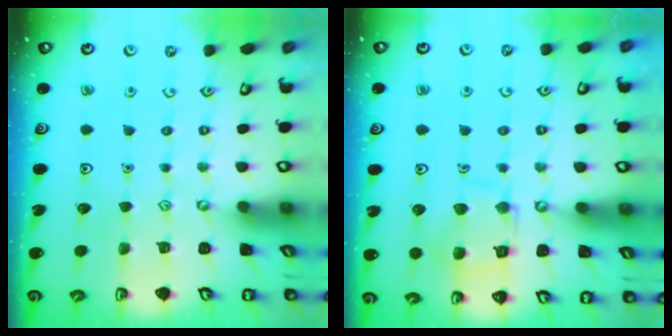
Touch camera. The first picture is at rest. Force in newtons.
{"total": 11.0, "press": 11.0, "slide": 0.9}